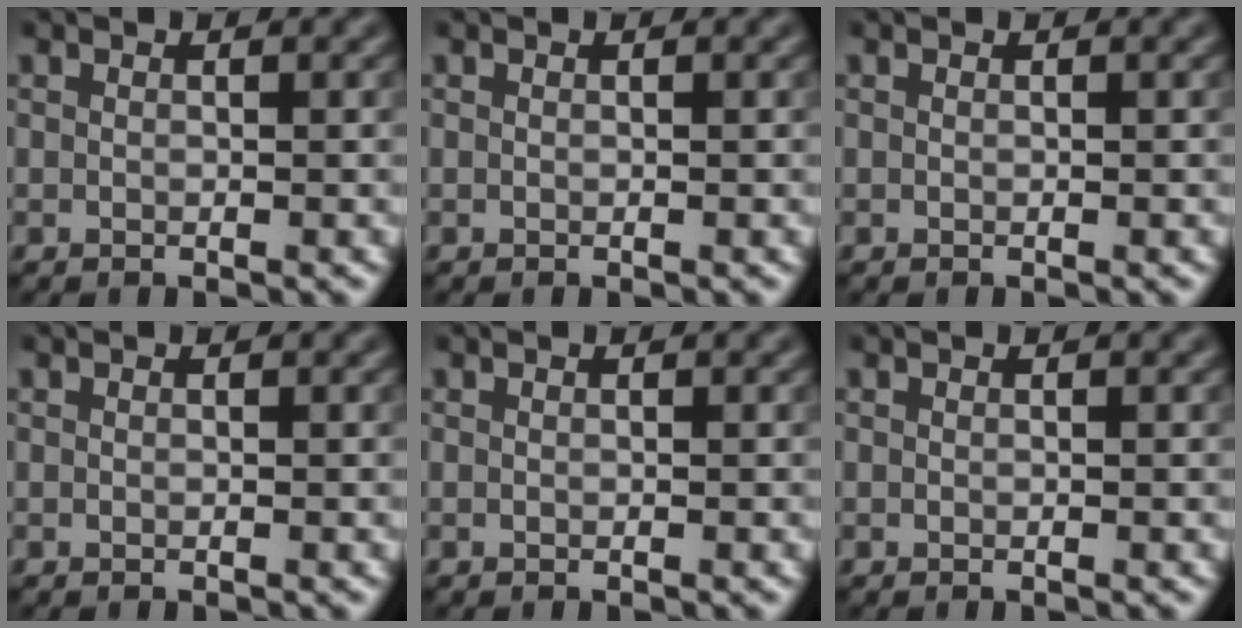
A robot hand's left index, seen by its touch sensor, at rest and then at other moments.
{"total": 0.0}
{"total": 0.0}
{"total": 0.0}
{"total": 0.0}
{"total": 0.0}